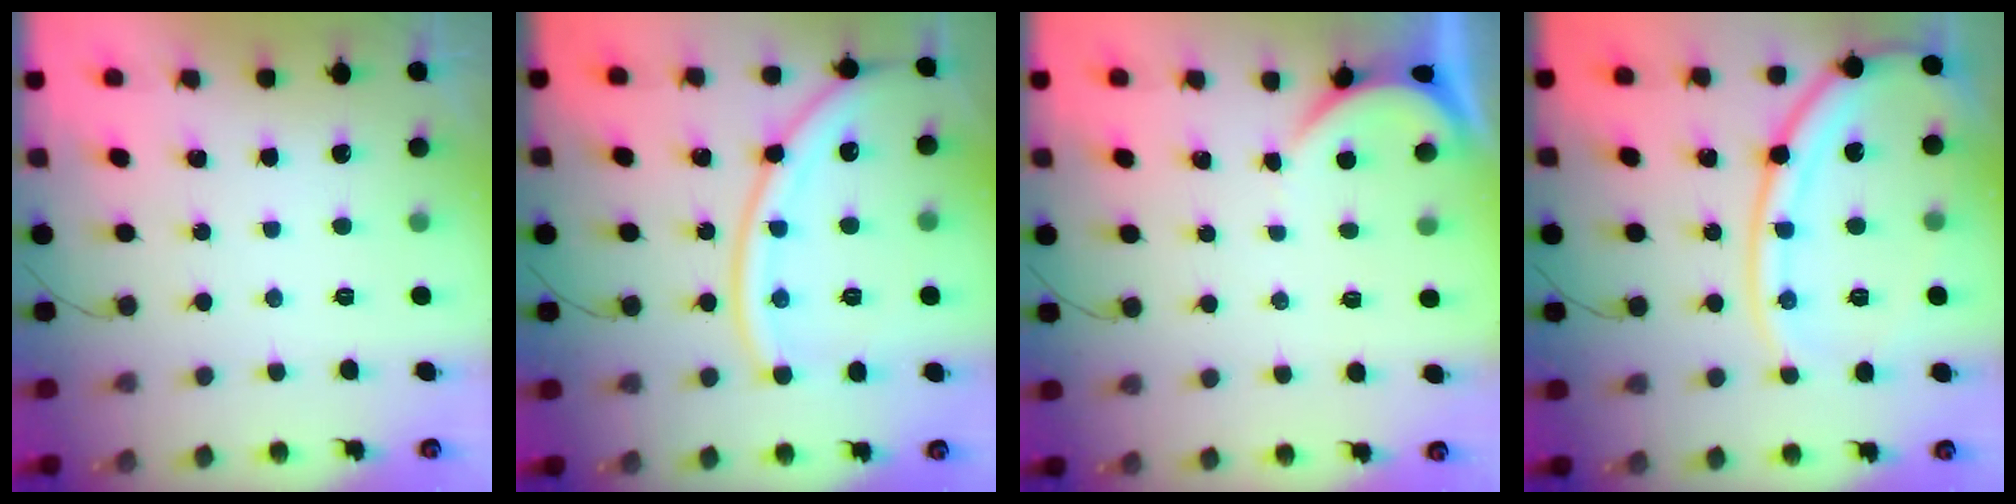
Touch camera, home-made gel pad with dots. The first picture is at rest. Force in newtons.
{"total": 15.7, "press": 15.6, "slide": 2.0}
{"total": 2.1, "press": 2.1, "slide": 0.3}
{"total": 15.3, "press": 15.2, "slide": 1.7}